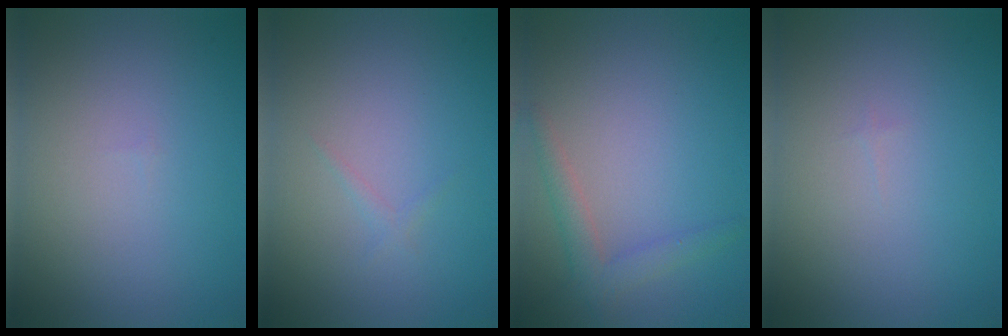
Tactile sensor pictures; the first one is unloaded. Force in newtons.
{"total": 0.7, "press": 0.7, "slide": 0.0}
{"total": 2.3, "press": 2.3, "slide": 0.1}
{"total": 0.0}